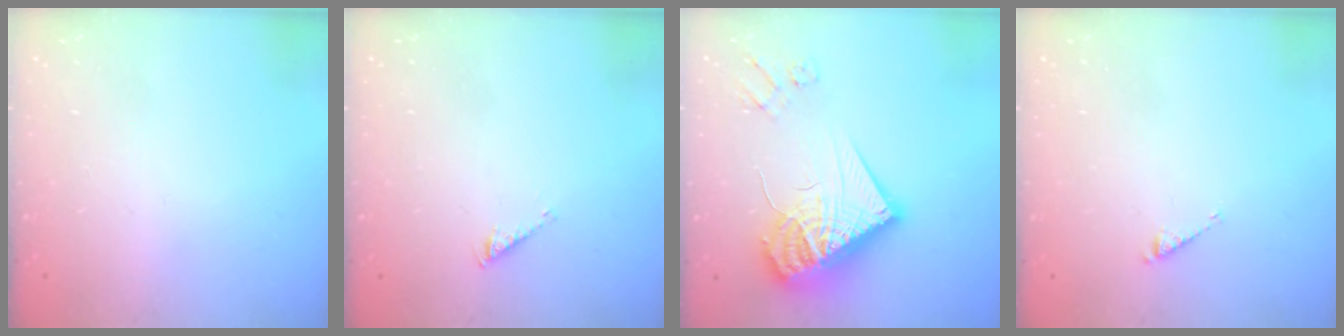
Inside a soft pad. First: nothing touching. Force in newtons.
{"total": 2.9, "press": 2.9, "slide": 0.5}
{"total": 21.0, "press": 20.9, "slide": 2.0}
{"total": 2.7, "press": 2.7, "slide": 0.4}